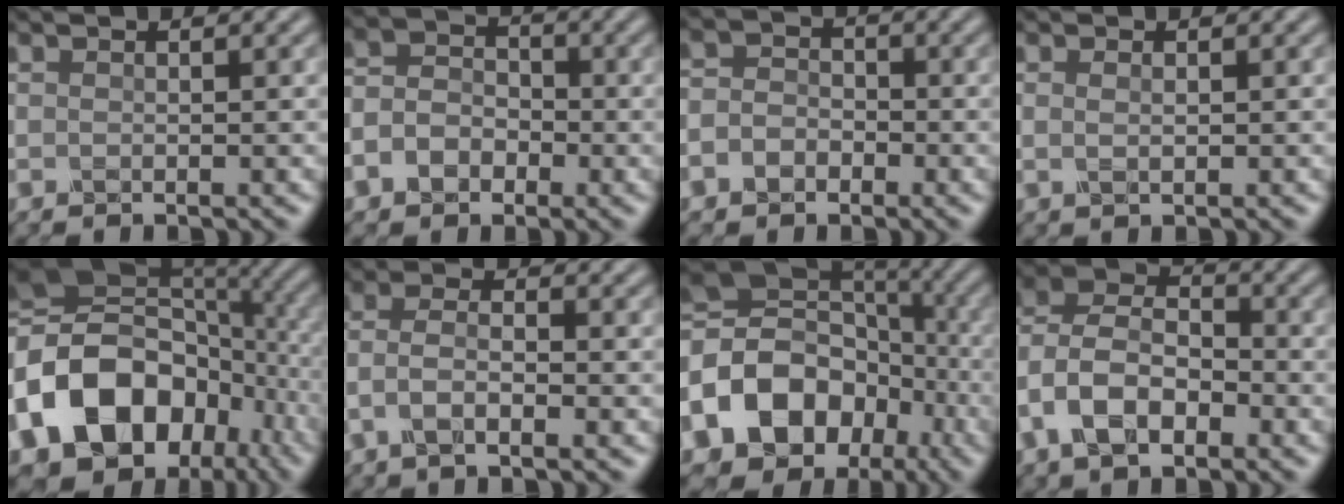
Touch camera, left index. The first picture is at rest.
{"total": 3.8, "force": [-1.5, 3.0, 1.8], "torque": [-0.033, 0.007, -0.037]}
{"total": 2.7, "force": [-1.2, 2.3, 0.9], "torque": [-0.005, 0.005, -0.034]}
{"total": 0.7, "force": [0.3, 0.4, 0.6], "torque": [-0.015, 0.002, 0.004]}
{"total": 18.9, "force": [-4.1, 14.4, 11.5], "torque": [-0.240, -0.009, -0.076]}
{"total": 3.7, "force": [-1.4, 1.5, 3.0], "torque": [-0.064, 0.008, -0.036]}
{"total": 16.5, "force": [-4.9, 13.6, 7.9], "torque": [-0.179, 0.007, -0.100]}
{"total": 8.8, "force": [-2.7, 5.8, 6.1], "torque": [-0.119, 0.010, -0.065]}